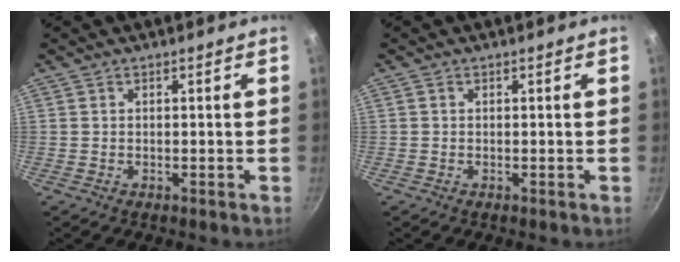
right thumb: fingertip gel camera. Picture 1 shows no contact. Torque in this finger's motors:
{"motor_torque": [-0.60, -0.28, -0.28, 0.16, 0.04]}